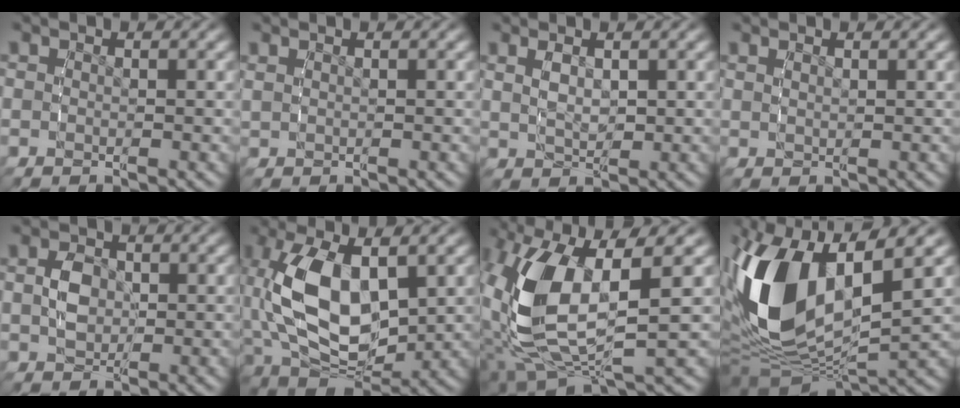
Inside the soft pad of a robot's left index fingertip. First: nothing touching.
{"total": 0.8, "force": [0.6, 0.4, 0.2], "torque": [-0.007, 0.005, 0.012]}
{"total": 2.8, "force": [0.8, 1.8, 2.0], "torque": [-0.035, 0.001, 0.015]}
{"total": 1.0, "force": [0.9, 0.1, 0.4], "torque": [-0.006, 0.003, 0.017]}
{"total": 2.7, "force": [0.1, 2.2, 1.6], "torque": [-0.035, -0.006, 0.002]}
{"total": 10.8, "force": [0.0, 6.7, 8.5], "torque": [-0.197, -0.031, 0.016]}
{"total": 10.8, "force": [-0.7, 6.4, 8.8], "torque": [-0.218, -0.028, 0.001]}
{"total": 14.1, "force": [1.1, 8.5, 11.1], "torque": [-0.249, -0.026, 0.022]}